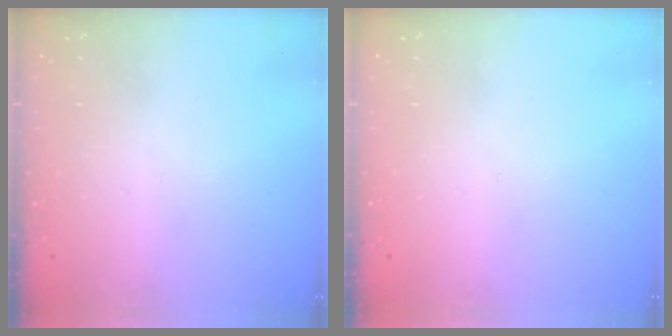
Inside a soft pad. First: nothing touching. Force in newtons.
{"total": 0.0}